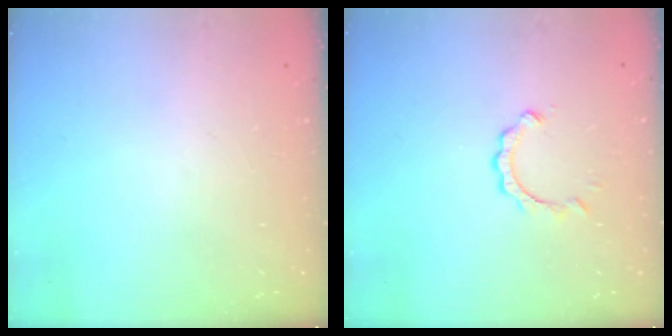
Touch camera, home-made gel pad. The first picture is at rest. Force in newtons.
{"total": 2.7, "press": 2.7, "slide": 0.3}